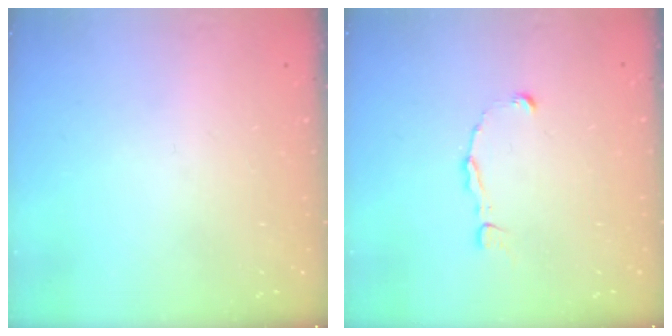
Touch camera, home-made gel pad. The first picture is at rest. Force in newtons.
{"total": 1.5, "press": 1.5, "slide": 0.1}